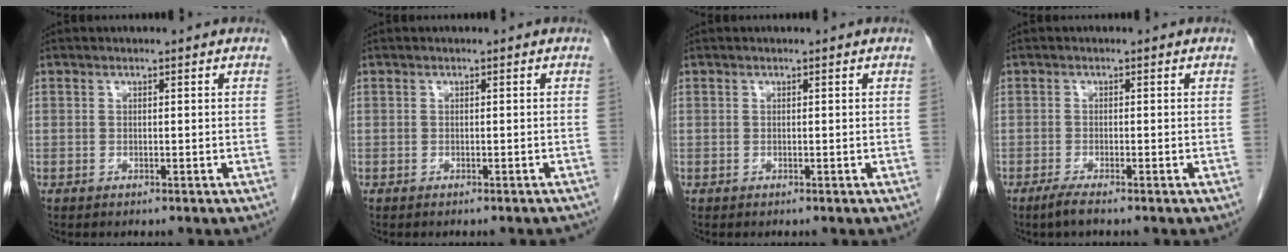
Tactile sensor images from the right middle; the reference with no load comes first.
{"total": 3.4, "force": [-3.1, 0.6, 1.0], "torque": [-0.013, -0.010, -0.036]}
{"total": 0.0}
{"total": 2.0, "force": [-1.5, -0.1, 1.3], "torque": [-0.035, -0.006, -0.033]}